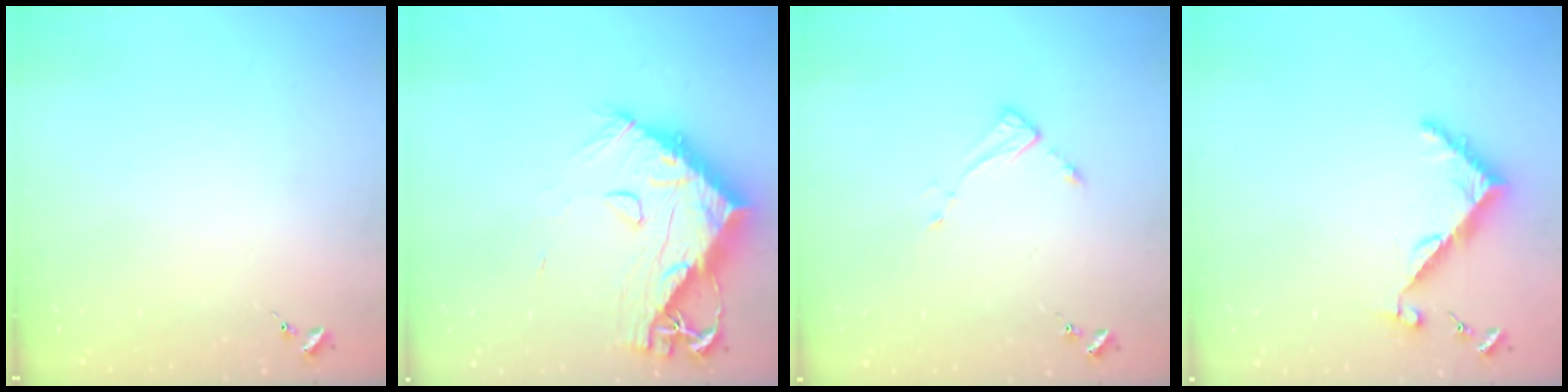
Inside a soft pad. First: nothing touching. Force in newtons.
{"total": 18.4, "press": 18.3, "slide": 1.6}
{"total": 2.7, "press": 2.7, "slide": 0.4}
{"total": 6.3, "press": 6.3, "slide": 0.5}